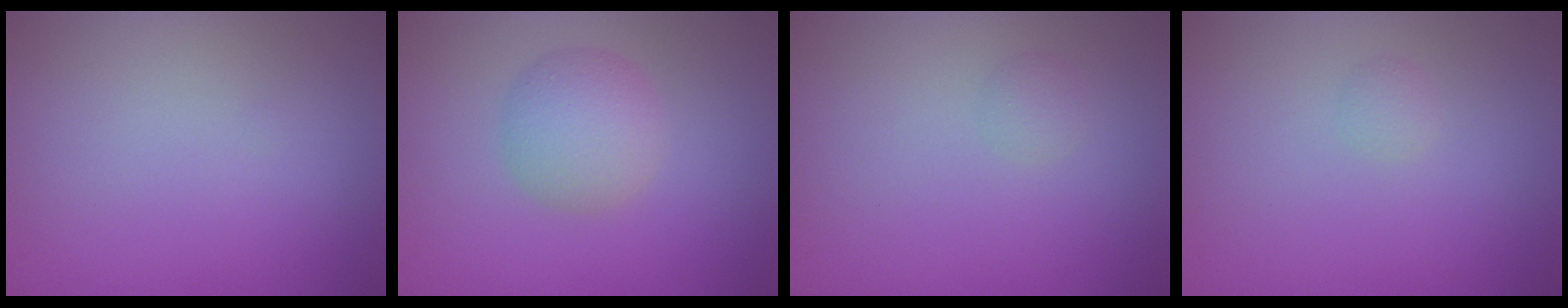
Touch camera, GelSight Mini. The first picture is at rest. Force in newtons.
{"total": 3.7, "press": 3.7, "slide": 0.1}
{"total": 0.9, "press": 0.9, "slide": 0.0}
{"total": 0.7, "press": 0.7, "slide": 0.0}